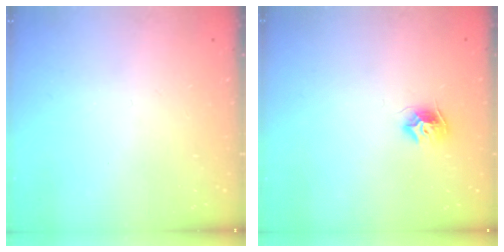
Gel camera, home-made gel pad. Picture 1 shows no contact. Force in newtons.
{"total": 8.0, "press": 7.9, "slide": 0.5}